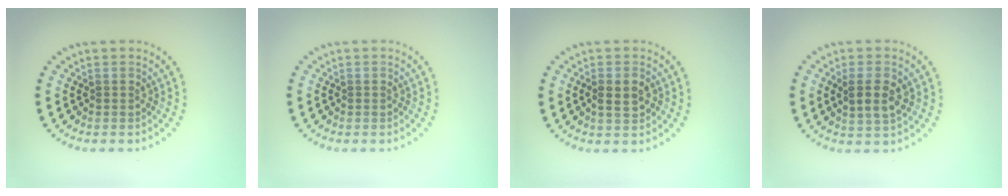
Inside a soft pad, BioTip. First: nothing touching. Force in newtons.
{"total": 0.0}
{"total": 2.3, "press": 2.3, "slide": 0.3}
{"total": 2.9, "press": 2.8, "slide": 0.8}